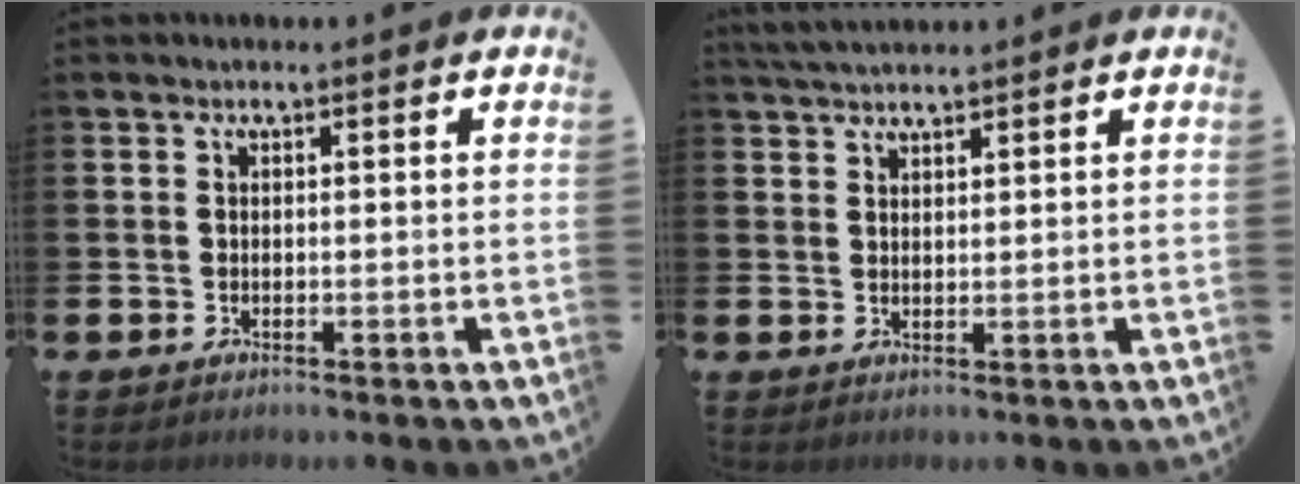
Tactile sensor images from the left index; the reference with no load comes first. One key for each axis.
{"total": 2.9, "fx": 2.8, "fy": 0.4, "fz": 0.7, "tx": -0.015, "ty": -0.009, "tz": 0.051}